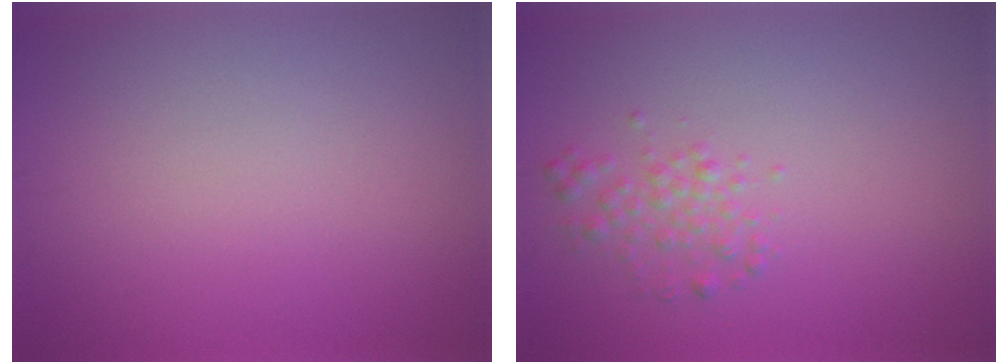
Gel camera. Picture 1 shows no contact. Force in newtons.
{"total": 1.7, "press": 1.7, "slide": 0.0}